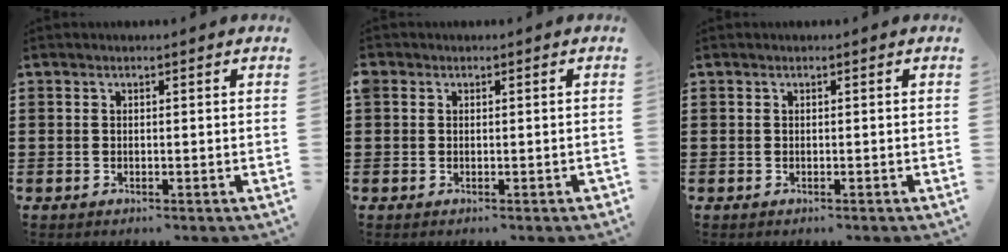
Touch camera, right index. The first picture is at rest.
{"total": 1.1, "force": [-0.1, 1.0, 0.3], "torque": [-0.007, 0.005, -0.003]}
{"total": 0.0}